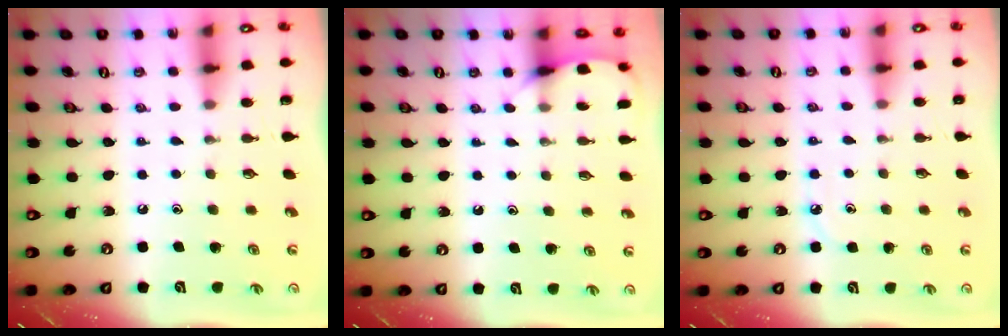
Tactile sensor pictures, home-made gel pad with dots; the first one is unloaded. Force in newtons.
{"total": 5.8, "press": 5.7, "slide": 0.4}
{"total": 4.4, "press": 4.4, "slide": 0.5}